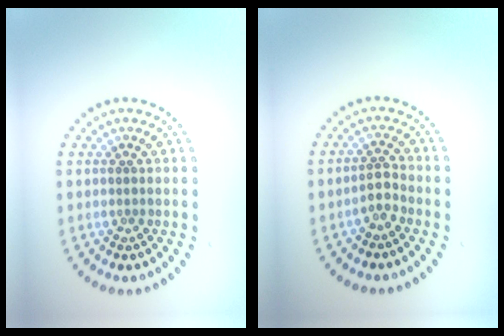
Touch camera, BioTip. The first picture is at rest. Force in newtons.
{"total": 1.8, "press": 1.4, "slide": 1.1}